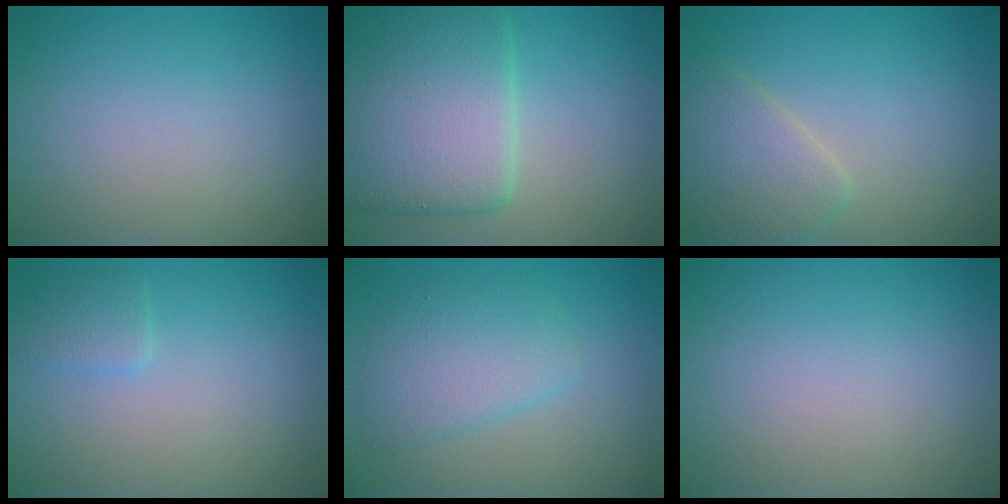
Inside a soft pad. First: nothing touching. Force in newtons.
{"total": 9.0, "press": 9.0, "slide": 0.1}
{"total": 3.6, "press": 3.6, "slide": 0.1}
{"total": 1.4, "press": 1.4, "slide": 0.0}
{"total": 3.7, "press": 3.7, "slide": 0.1}
{"total": 0.0}